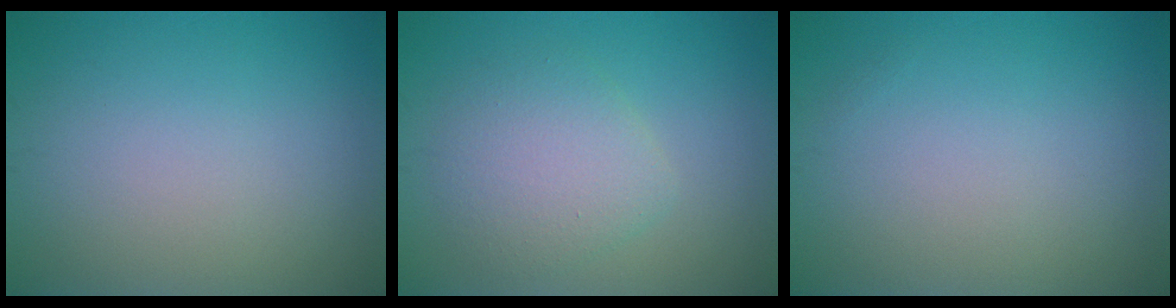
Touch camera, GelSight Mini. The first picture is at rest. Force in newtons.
{"total": 3.6, "press": 3.6, "slide": 0.4}
{"total": 0.0}